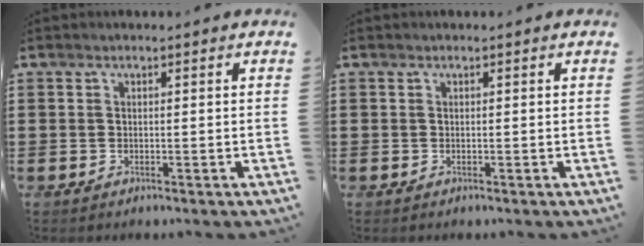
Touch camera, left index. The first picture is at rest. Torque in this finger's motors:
{"motor_torque": [0.00, 0.00, 0.00, 0.00]}